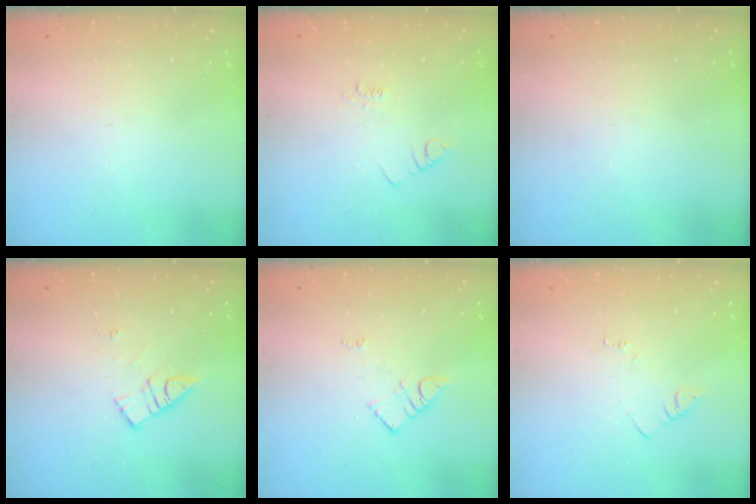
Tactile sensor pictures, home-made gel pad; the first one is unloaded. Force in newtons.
{"total": 2.1, "press": 2.1, "slide": 0.4}
{"total": 0.0}
{"total": 9.3, "press": 9.3, "slide": 0.5}
{"total": 3.1, "press": 3.1, "slide": 0.2}
{"total": 2.7, "press": 2.7, "slide": 0.4}